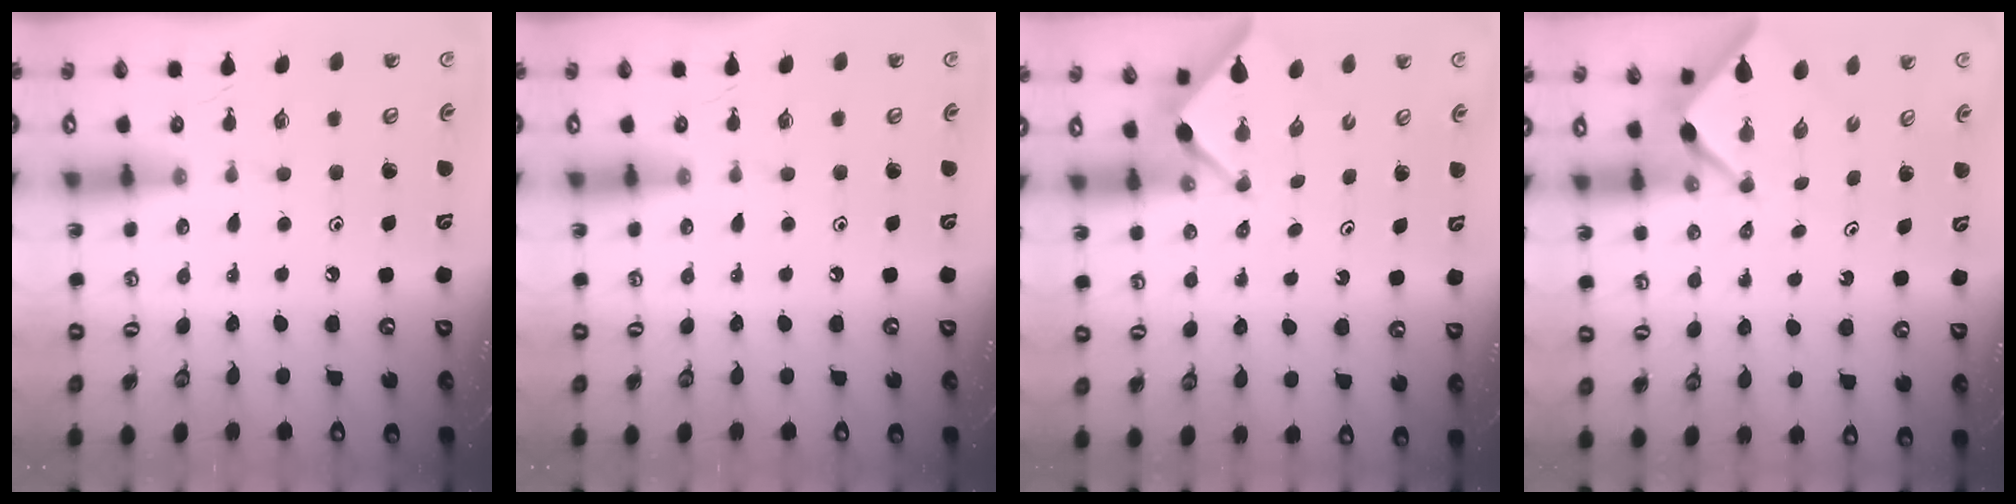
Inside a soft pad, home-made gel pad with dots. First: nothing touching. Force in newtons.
{"total": 0.0}
{"total": 2.9, "press": 2.9, "slide": 0.2}
{"total": 2.3, "press": 2.2, "slide": 0.3}